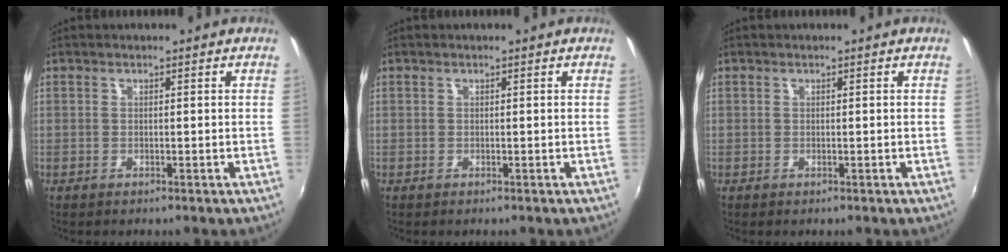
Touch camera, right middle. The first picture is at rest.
{"total": 0.0}
{"total": 0.0}